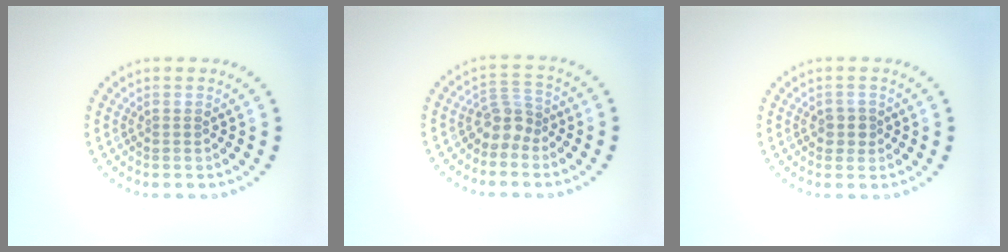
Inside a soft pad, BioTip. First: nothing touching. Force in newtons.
{"total": 2.5, "press": 1.8, "slide": 1.7}
{"total": 1.5, "press": 1.4, "slide": 0.6}